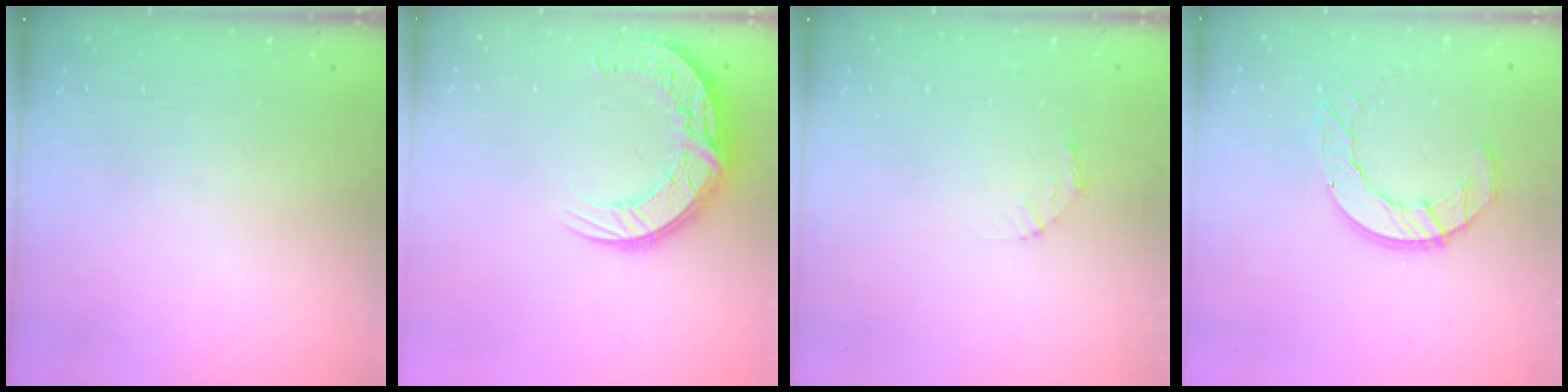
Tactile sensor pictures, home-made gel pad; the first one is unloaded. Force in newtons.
{"total": 13.2, "press": 13.2, "slide": 1.2}
{"total": 2.1, "press": 2.1, "slide": 0.2}
{"total": 9.1, "press": 9.1, "slide": 0.9}